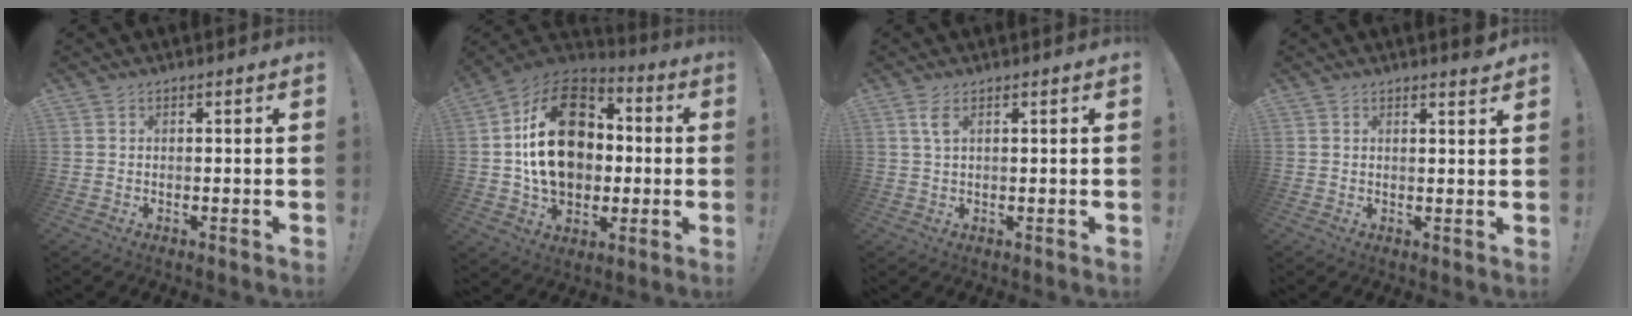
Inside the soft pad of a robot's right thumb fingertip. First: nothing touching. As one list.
[{"total": 24.4, "force": [2.1, 17.4, 16.9], "torque": [-0.280, 0.017, 0.041]}, {"total": 2.8, "force": [1.1, 0.7, 2.4], "torque": [-0.051, 0.001, 0.019]}, {"total": 2.3, "force": [2.0, -0.5, 1.0], "torque": [-0.001, -0.021, 0.031]}]